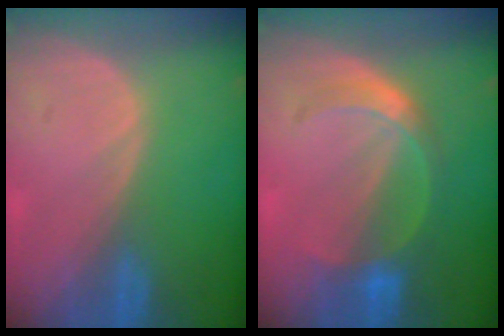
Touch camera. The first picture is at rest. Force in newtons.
{"total": 5.5, "press": 5.2, "slide": 1.8}